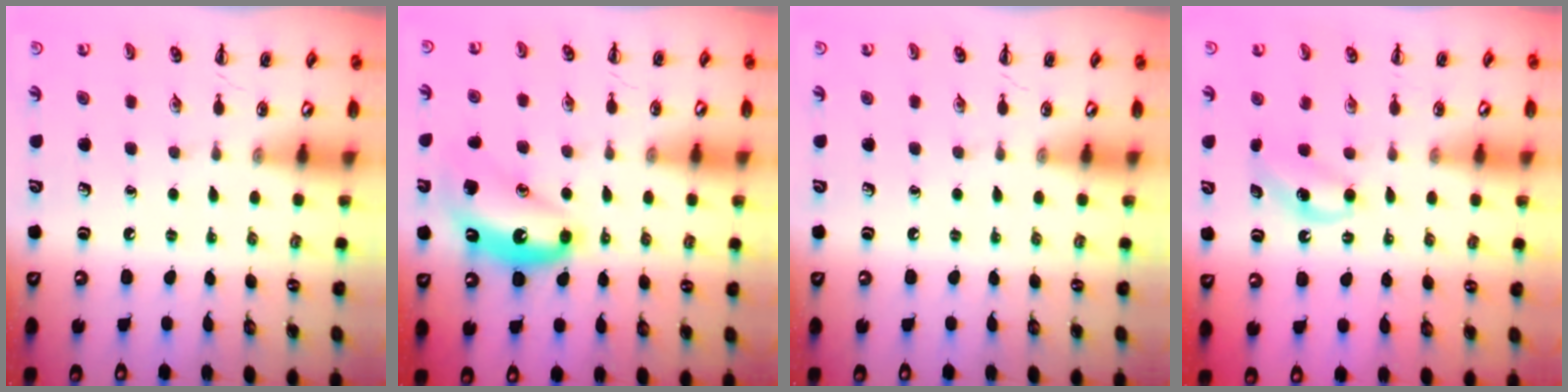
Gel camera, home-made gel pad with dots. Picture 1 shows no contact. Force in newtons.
{"total": 11.5, "press": 11.4, "slide": 1.2}
{"total": 0.0}
{"total": 5.0, "press": 4.8, "slide": 1.5}